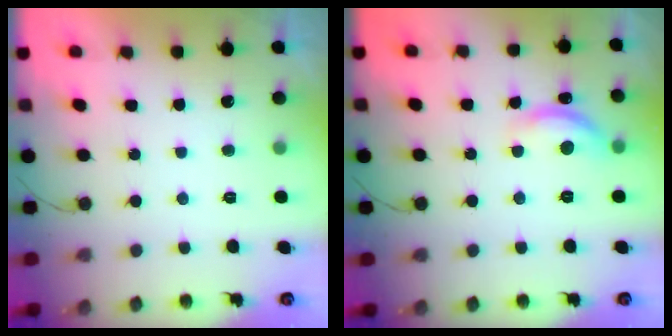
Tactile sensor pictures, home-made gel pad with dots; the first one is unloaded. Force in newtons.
{"total": 12.1, "press": 12.1, "slide": 0.7}